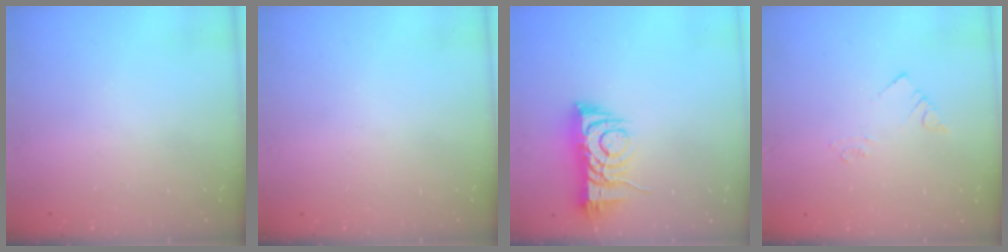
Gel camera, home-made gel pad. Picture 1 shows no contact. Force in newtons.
{"total": 0.0}
{"total": 8.0, "press": 7.9, "slide": 1.3}
{"total": 2.1, "press": 2.1, "slide": 0.3}